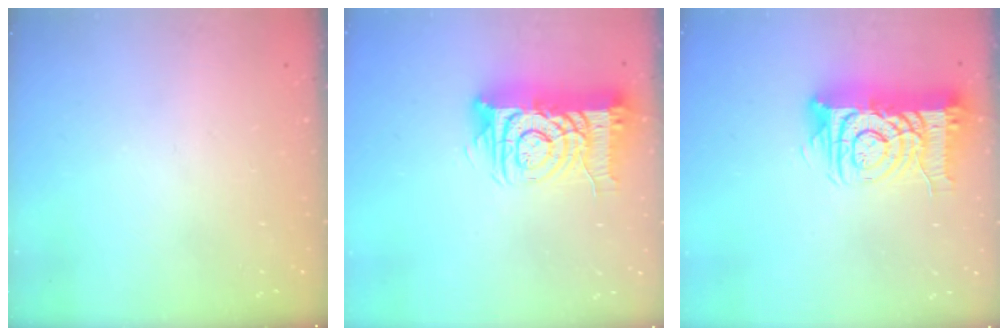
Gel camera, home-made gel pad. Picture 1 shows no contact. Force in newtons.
{"total": 14.6, "press": 14.5, "slide": 1.7}
{"total": 14.6, "press": 14.5, "slide": 1.7}